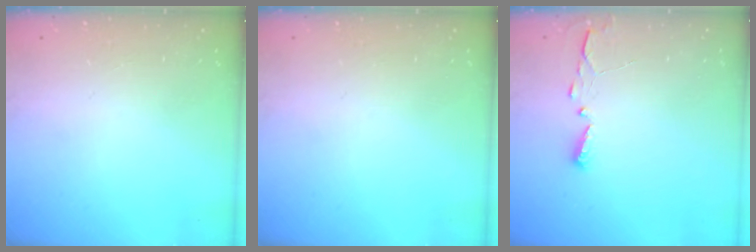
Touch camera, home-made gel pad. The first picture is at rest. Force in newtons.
{"total": 0.0}
{"total": 3.1, "press": 3.1, "slide": 0.3}